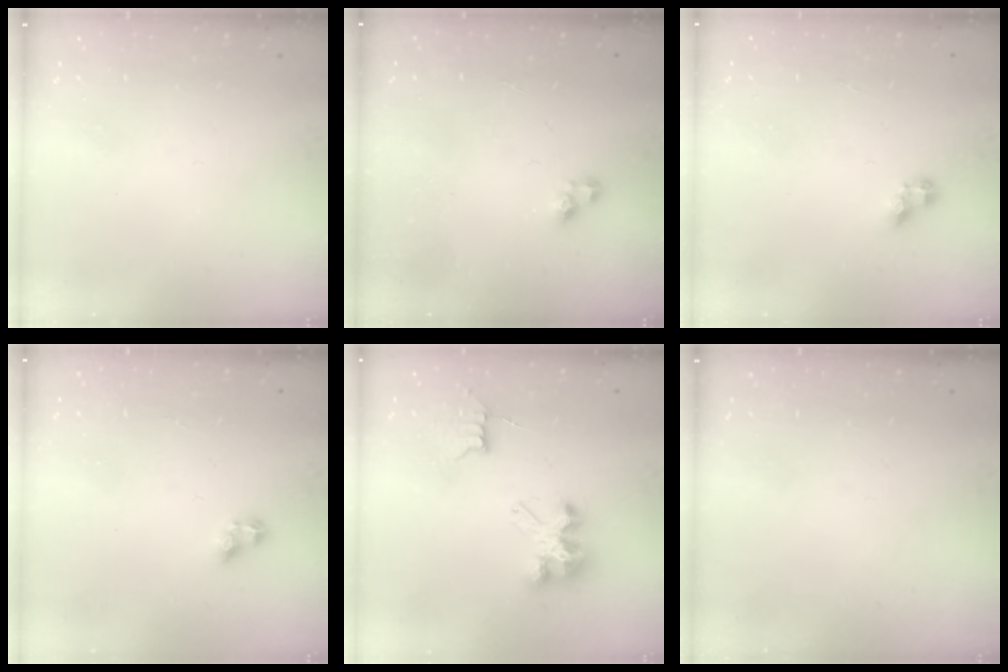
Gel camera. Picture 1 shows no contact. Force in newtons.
{"total": 3.9, "press": 3.9, "slide": 0.7}
{"total": 3.4, "press": 3.4, "slide": 0.5}
{"total": 2.9, "press": 2.6, "slide": 1.1}
{"total": 7.5, "press": 7.5, "slide": 0.6}
{"total": 0.0}